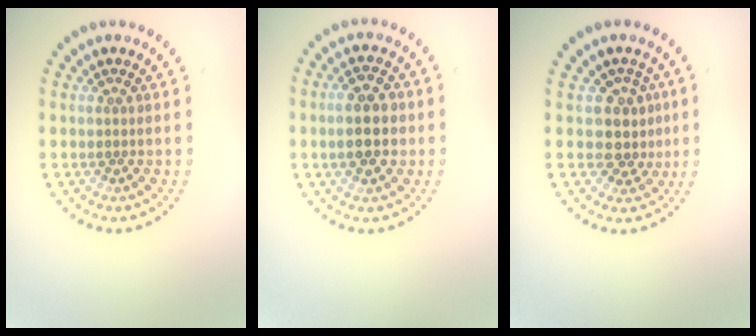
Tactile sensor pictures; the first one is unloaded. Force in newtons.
{"total": 4.4, "press": 4.4, "slide": 0.2}
{"total": 3.0, "press": 2.4, "slide": 1.8}